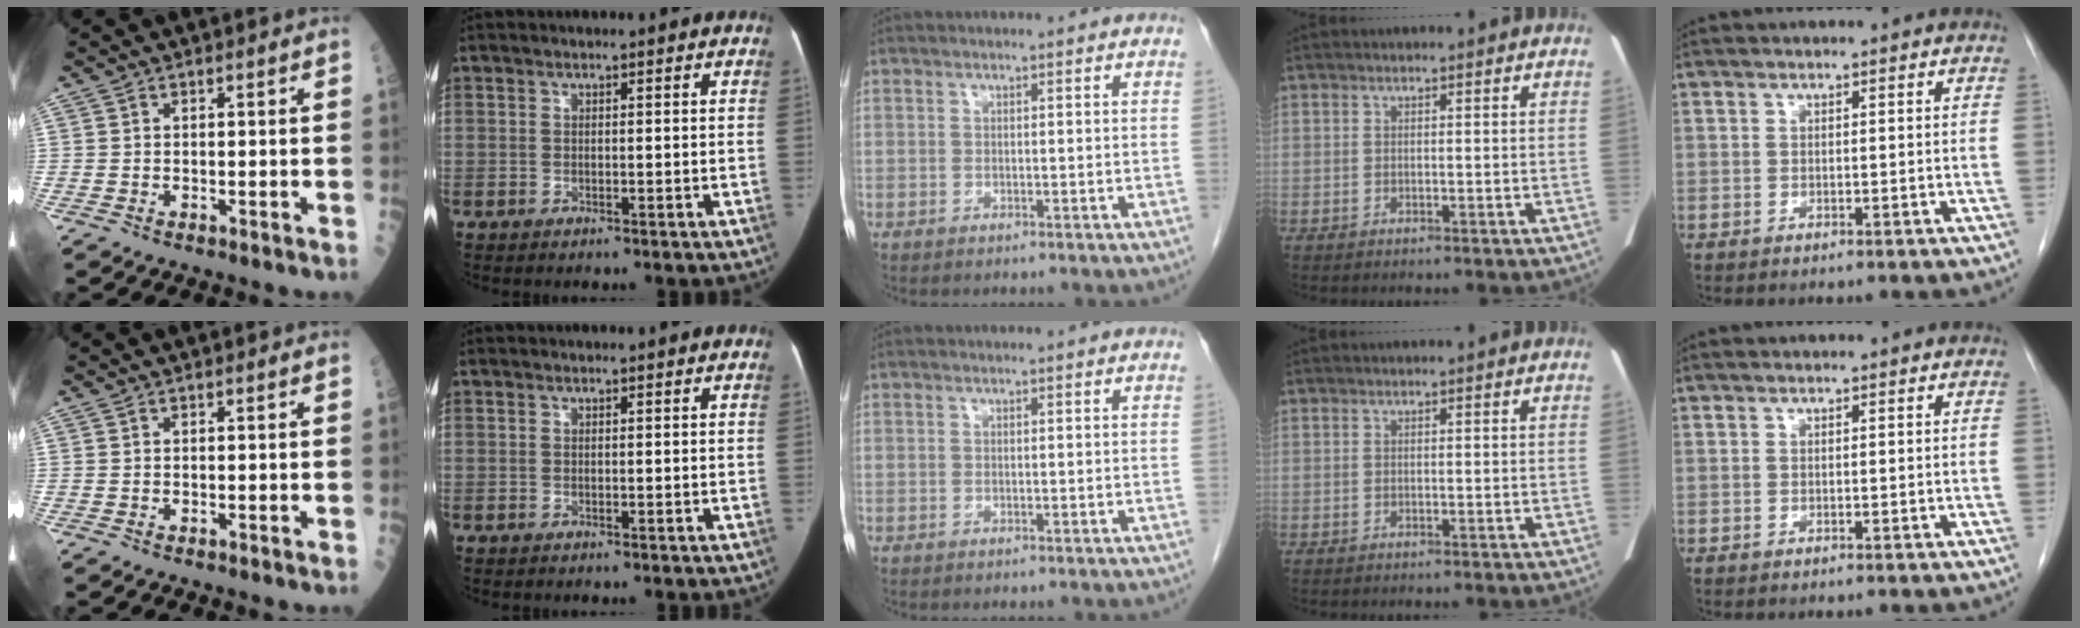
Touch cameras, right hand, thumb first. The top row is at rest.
{}